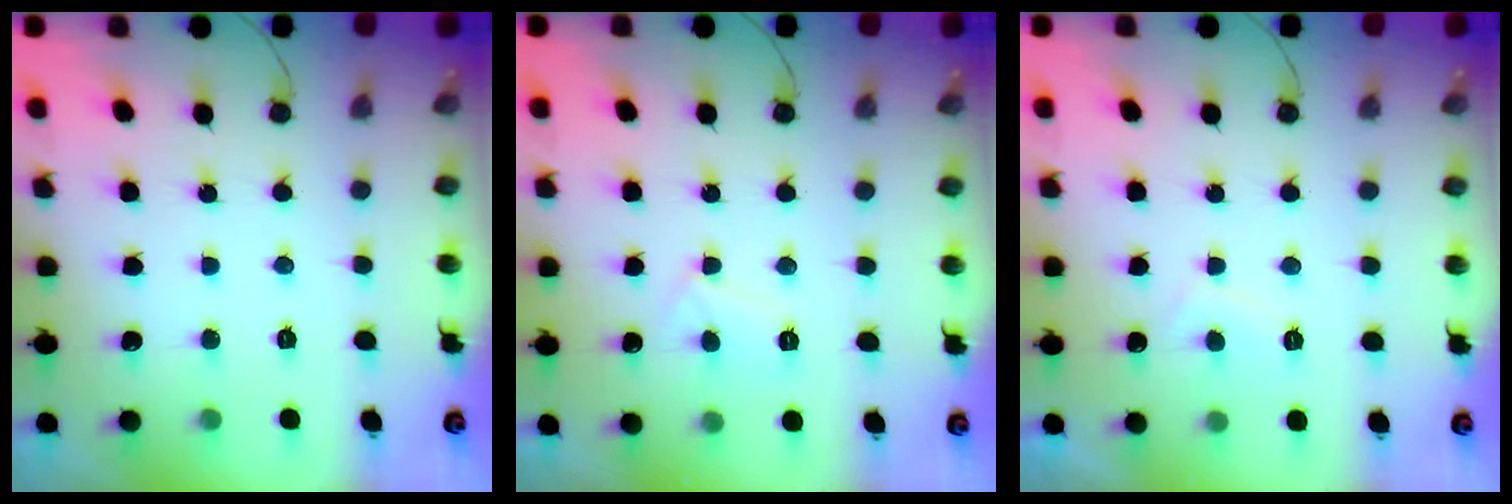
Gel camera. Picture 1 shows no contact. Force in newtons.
{"total": 5.2, "press": 5.2, "slide": 0.4}
{"total": 2.3, "press": 2.2, "slide": 0.7}